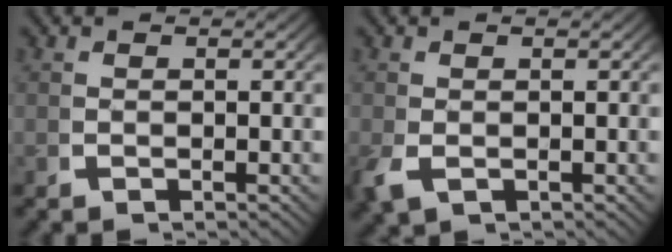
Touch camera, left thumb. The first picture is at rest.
{"total": 1.8, "force": [-0.6, 1.3, 1.2], "torque": [-0.035, -0.009, -0.003]}